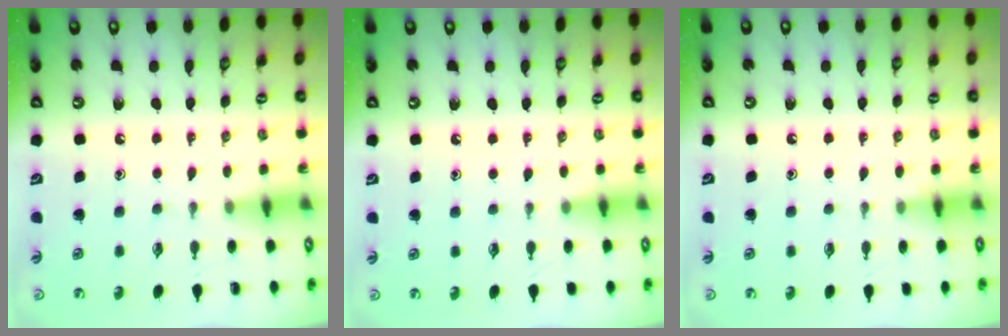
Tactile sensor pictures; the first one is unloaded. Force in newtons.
{"total": 3.0, "press": 3.0, "slide": 0.5}
{"total": 5.2, "press": 5.1, "slide": 0.7}